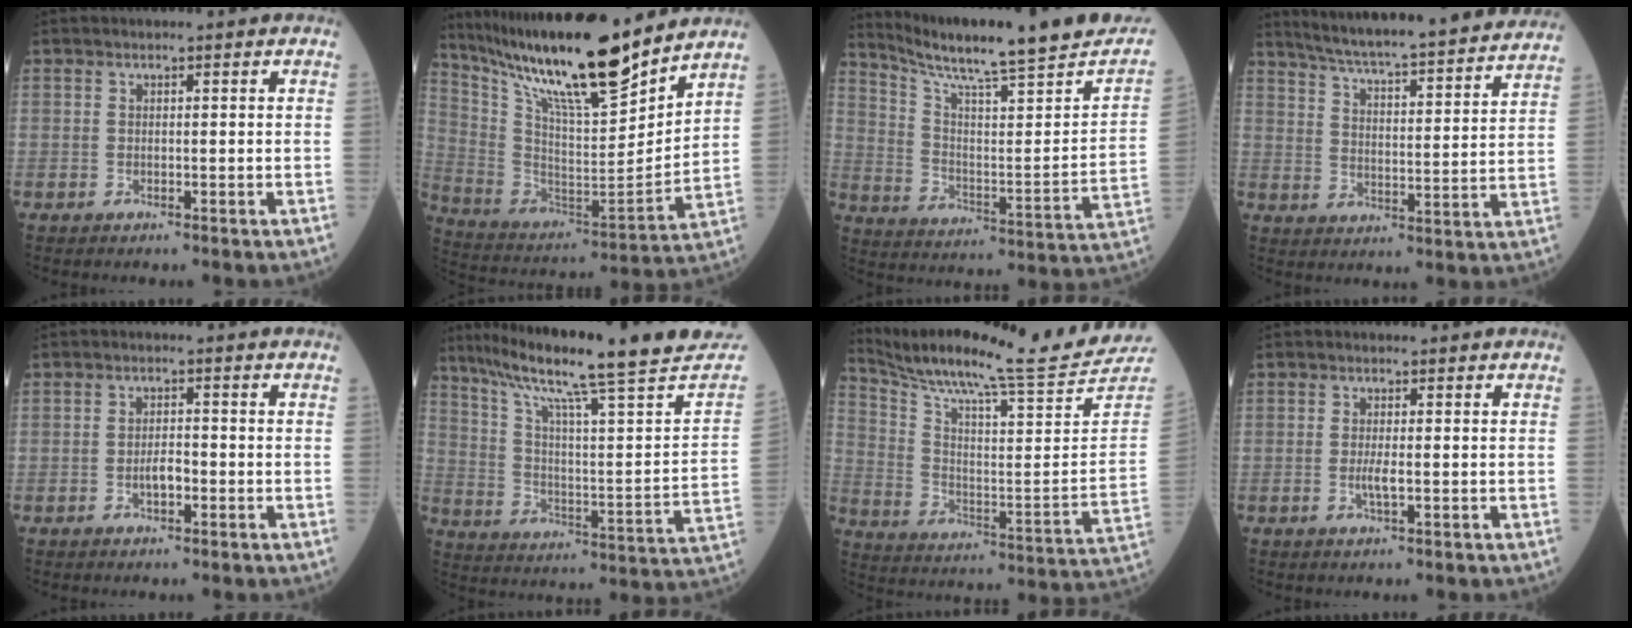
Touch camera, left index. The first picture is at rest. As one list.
[{"total": 22.2, "force": [18.0, 2.2, 12.9], "torque": [-0.233, -0.014, 0.318]}, {"total": 21.8, "force": [18.6, 0.3, 11.2], "torque": [-0.178, -0.055, 0.263]}, {"total": 25.8, "force": [23.4, 1.2, 10.9], "torque": [-0.173, -0.034, 0.307]}, {"total": 2.4, "force": [-1.1, 0.9, 2.0], "torque": [-0.035, 0.001, -0.019]}, {"total": 26.5, "force": [21.6, -0.1, 15.4], "torque": [-0.250, -0.054, 0.297]}, {"total": 22.4, "force": [20.9, -3.0, 7.3], "torque": [-0.151, -0.123, 0.305]}, {"total": 1.8, "force": [-0.5, 0.1, 1.8], "torque": [-0.039, -0.006, -0.009]}]